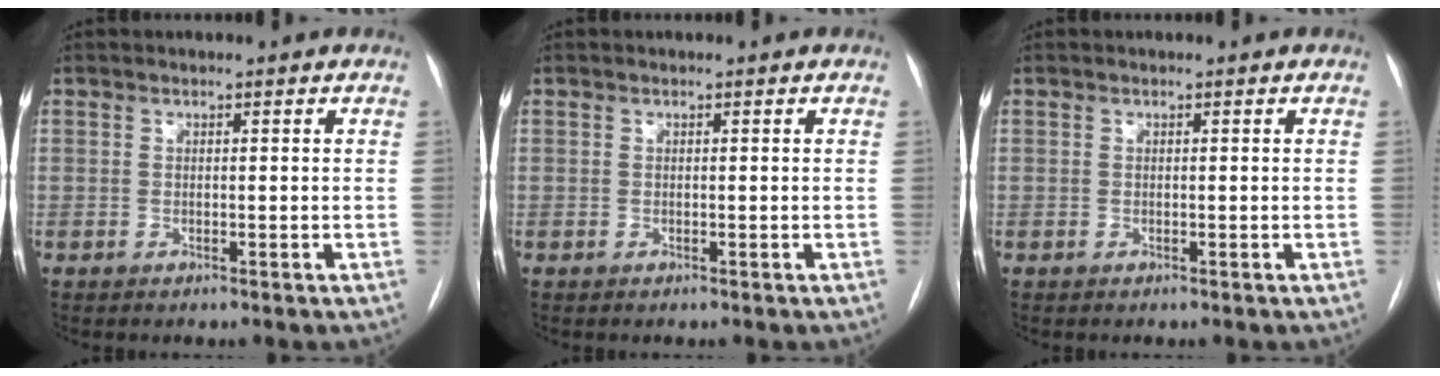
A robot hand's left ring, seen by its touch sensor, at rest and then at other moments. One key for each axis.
{"total": 0.0}
{"total": 0.0}